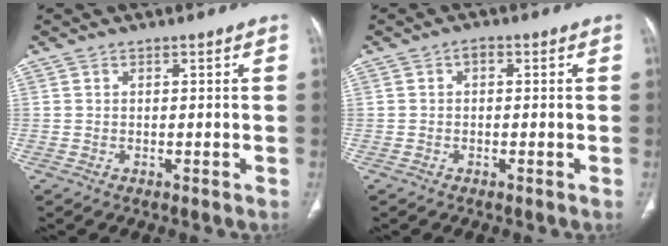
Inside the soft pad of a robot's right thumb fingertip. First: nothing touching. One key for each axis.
{"total": 1.1, "fx": 0.1, "fy": 0.7, "fz": 0.8, "tx": -0.001, "ty": 0.006, "tz": -0.005}